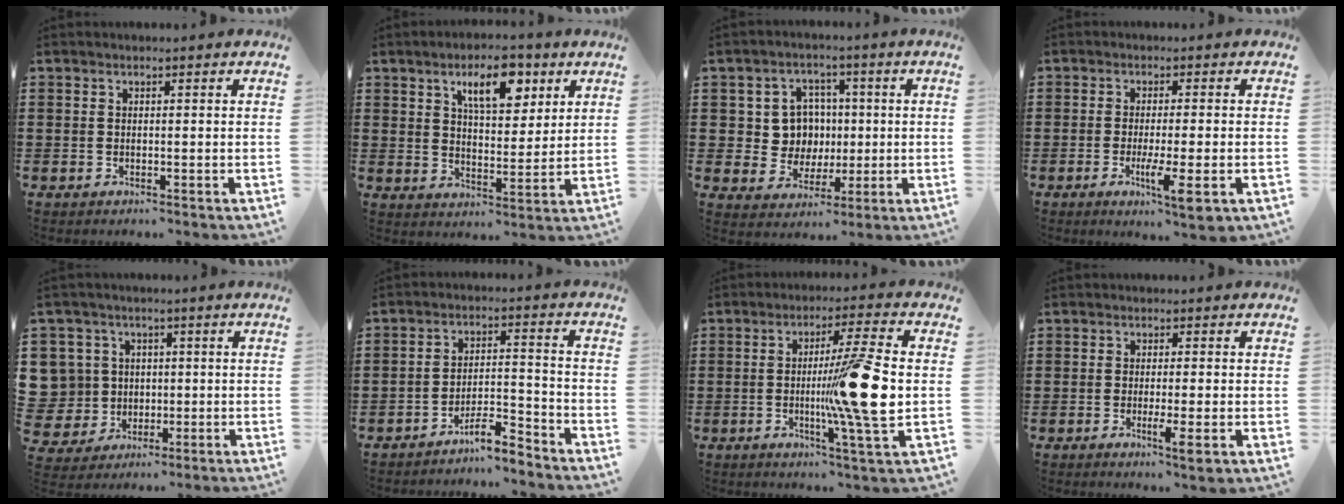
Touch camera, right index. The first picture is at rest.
{"total": 8.2, "force": [4.7, 3.5, 5.8], "torque": [-0.097, -0.002, 0.077]}
{"total": 7.1, "force": [0.9, 6.5, 2.8], "torque": [-0.075, 0.014, 0.019]}
{"total": 6.2, "force": [-2.3, 0.2, 5.8], "torque": [-0.112, -0.025, -0.041]}
{"total": 8.0, "force": [1.3, 7.7, 1.7], "torque": [-0.091, 0.012, 0.027]}
{"total": 5.6, "force": [-5.1, 0.6, 2.1], "torque": [-0.046, 0.003, -0.102]}
{"total": 13.3, "force": [-0.4, 0.2, 13.3], "torque": [-0.199, -0.020, -0.021]}
{"total": 3.7, "force": [-1.1, 0.1, 3.5], "torque": [-0.065, -0.015, -0.019]}